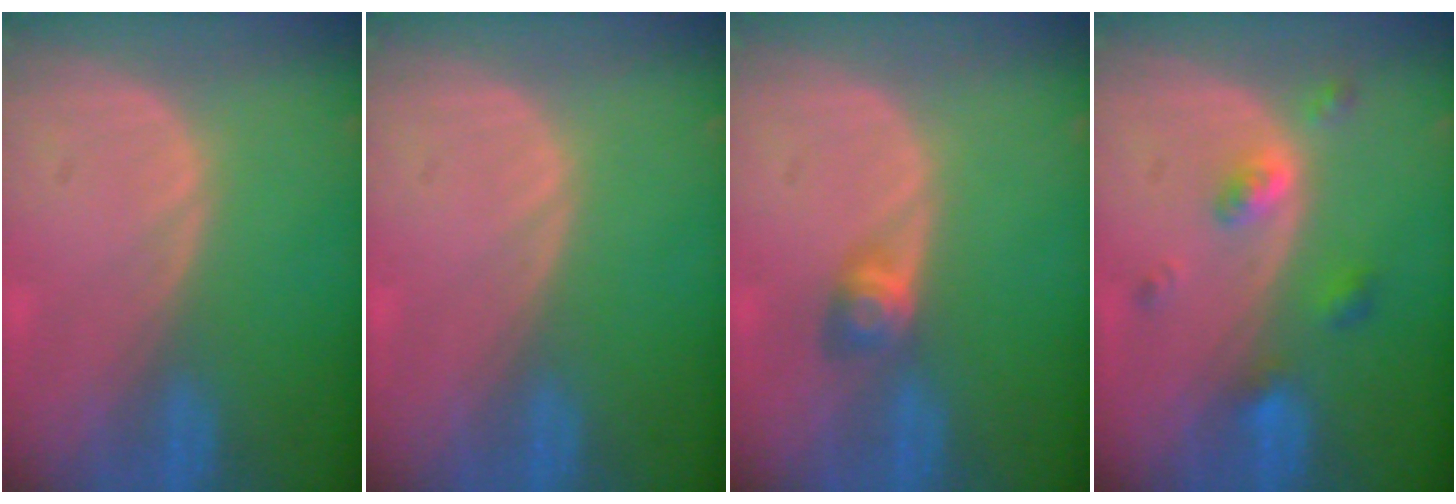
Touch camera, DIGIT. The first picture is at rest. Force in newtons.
{"total": 0.0}
{"total": 2.9, "press": 2.6, "slide": 1.4}
{"total": 4.3, "press": 4.0, "slide": 1.6}